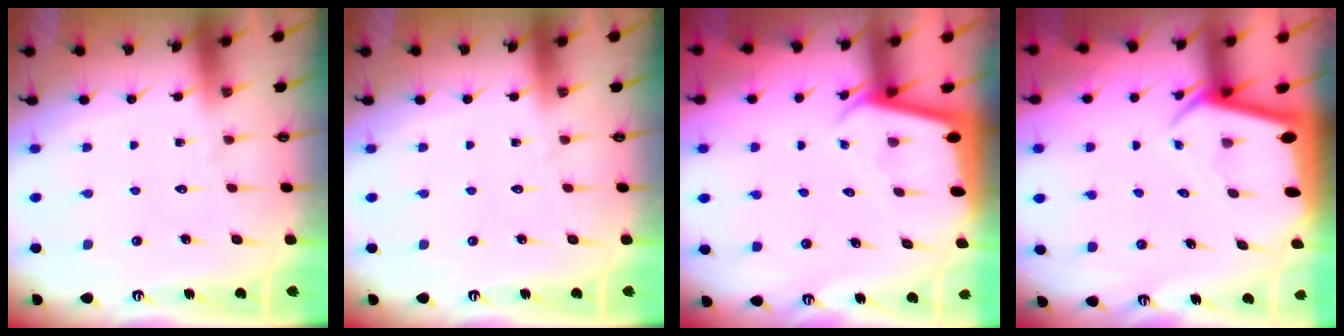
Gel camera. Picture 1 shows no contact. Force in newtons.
{"total": 0.0}
{"total": 2.2, "press": 2.2, "slide": 0.1}
{"total": 2.6, "press": 2.6, "slide": 0.2}